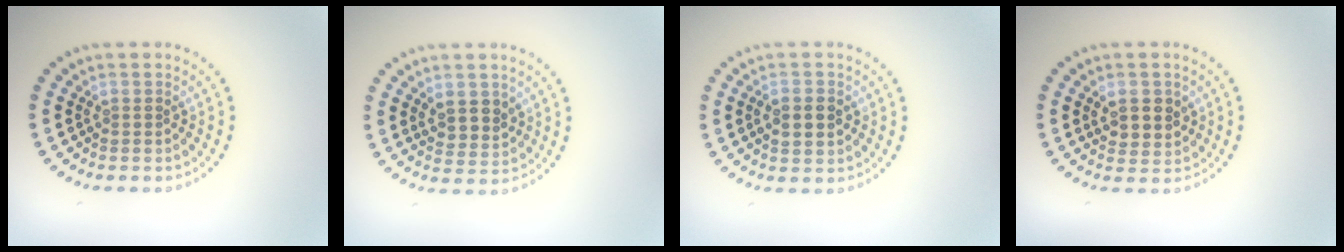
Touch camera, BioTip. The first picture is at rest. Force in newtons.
{"total": 2.5, "press": 2.3, "slide": 0.9}
{"total": 3.2, "press": 3.2, "slide": 0.1}
{"total": 2.7, "press": 2.6, "slide": 0.8}